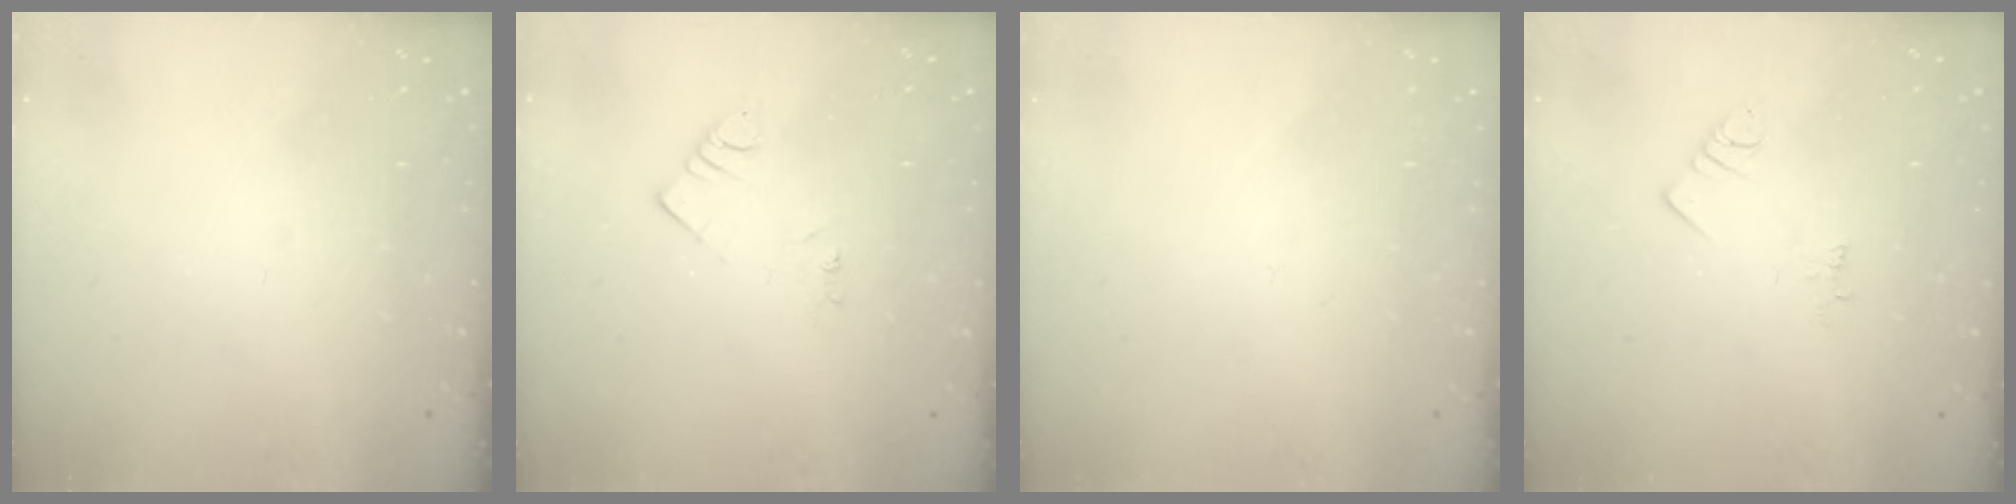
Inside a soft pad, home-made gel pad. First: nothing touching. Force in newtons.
{"total": 2.6, "press": 2.6, "slide": 0.3}
{"total": 1.5, "press": 1.5, "slide": 0.1}
{"total": 2.2, "press": 2.2, "slide": 0.6}